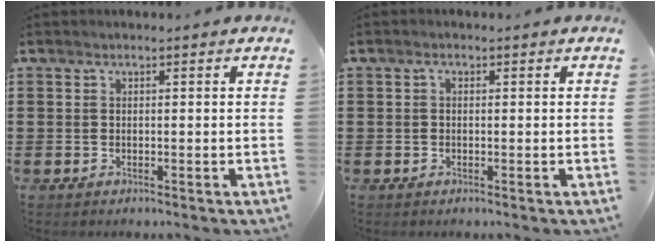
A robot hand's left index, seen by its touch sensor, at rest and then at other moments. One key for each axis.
{"total": 0.7, "fx": -0.1, "fy": 0.4, "fz": 0.5, "tx": -0.011, "ty": 0.001, "tz": -0.003}